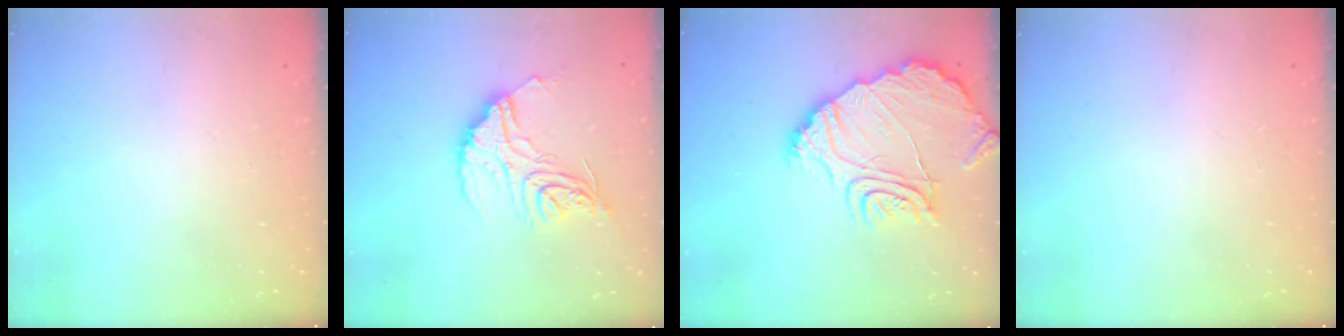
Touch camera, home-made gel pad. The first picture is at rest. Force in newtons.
{"total": 16.0, "press": 15.9, "slide": 1.5}
{"total": 15.7, "press": 15.6, "slide": 1.7}
{"total": 0.0}